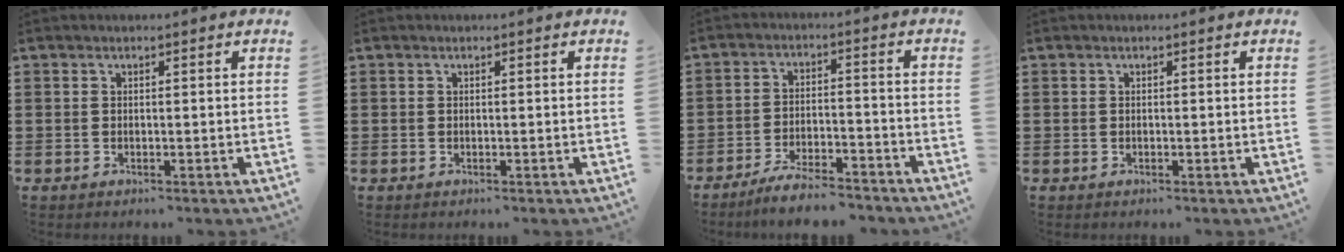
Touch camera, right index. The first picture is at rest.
{"total": 0.0}
{"total": 5.7, "force": [-5.3, 0.5, 1.9], "torque": [-0.045, -0.001, -0.105]}
{"total": 0.0}